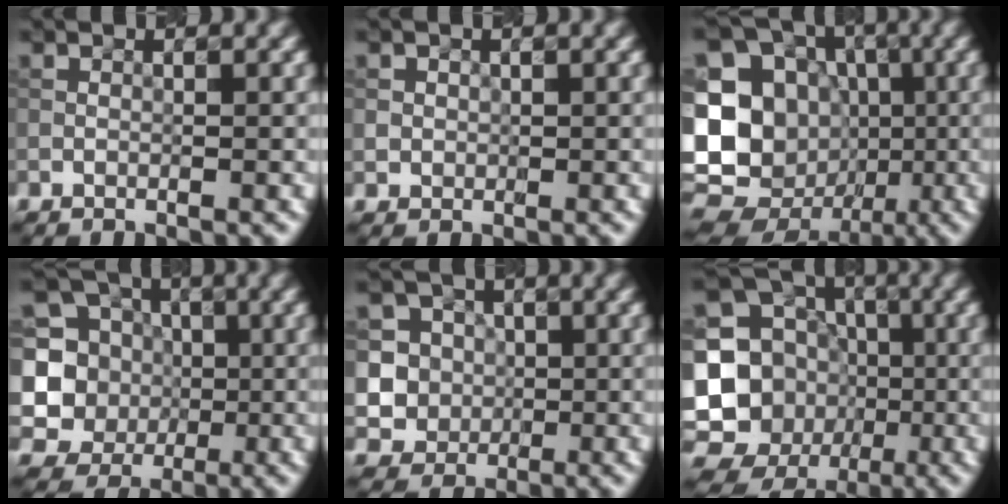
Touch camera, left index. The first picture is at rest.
{"total": 0.8, "force": [0.3, 0.6, -0.3], "torque": [0.016, -0.002, 0.008]}
{"total": 18.9, "force": [-2.7, 17.4, 6.9], "torque": [-0.181, -0.002, -0.063]}
{"total": 7.9, "force": [0.8, 7.5, 2.3], "torque": [-0.049, 0.007, -0.008]}
{"total": 6.7, "force": [0.0, 6.7, 0.9], "torque": [-0.009, 0.017, -0.011]}
{"total": 17.1, "force": [-2.0, 16.1, 5.4], "torque": [-0.131, -0.008, -0.042]}